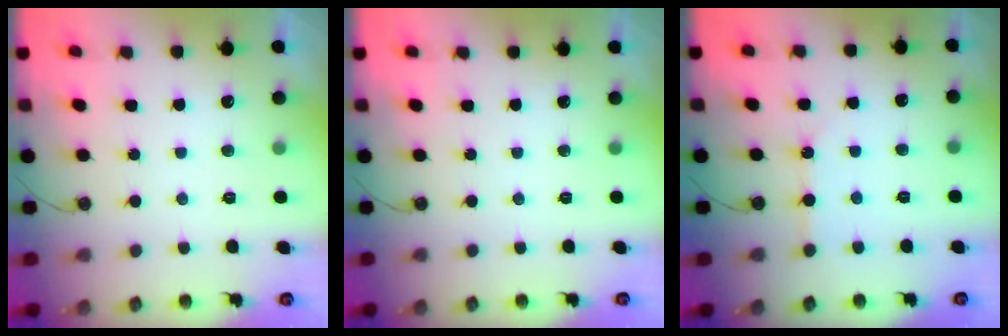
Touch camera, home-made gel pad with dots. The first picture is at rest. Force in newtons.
{"total": 0.0}
{"total": 3.8, "press": 3.8, "slide": 0.6}